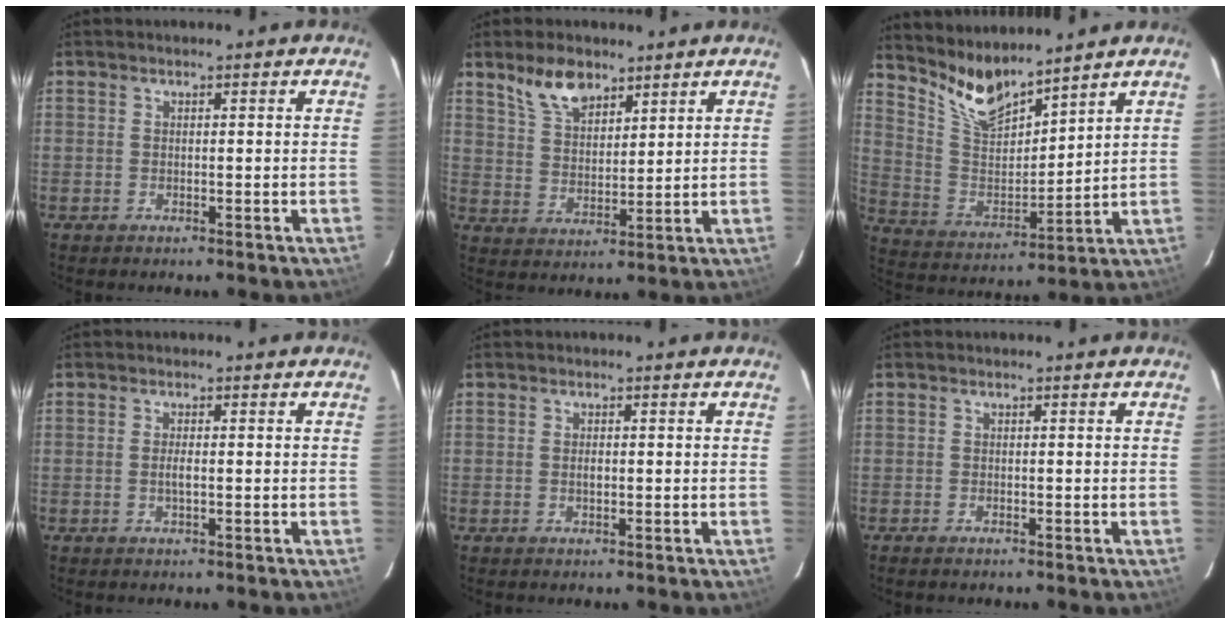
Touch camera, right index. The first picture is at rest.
{"total": 8.0, "force": [5.7, 3.8, 4.2], "torque": [-0.077, 0.014, 0.113]}
{"total": 10.5, "force": [9.3, 2.1, 4.3], "torque": [-0.095, -0.014, 0.189]}
{"total": 1.4, "force": [-0.3, 0.0, 1.4], "torque": [-0.029, -0.001, -0.007]}
{"total": 0.9, "force": [-0.2, 0.3, 0.8], "torque": [-0.016, 0.000, -0.003]}
{"total": 1.2, "force": [-1.0, 0.5, 0.5], "torque": [-0.012, -0.003, -0.021]}